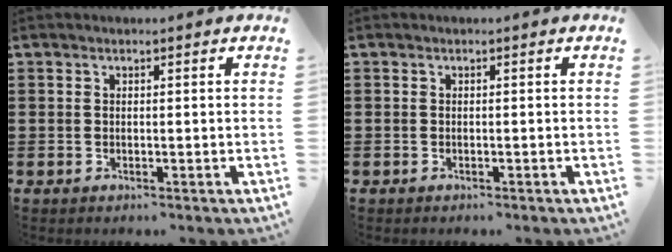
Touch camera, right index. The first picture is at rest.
{"total": 0.6, "force": [-0.5, -0.3, 0.0], "torque": [0.001, -0.003, -0.009]}